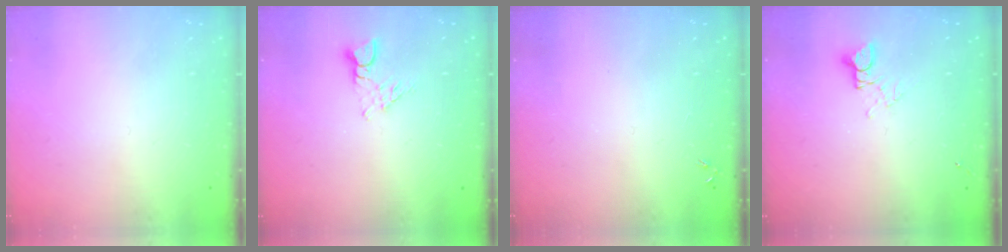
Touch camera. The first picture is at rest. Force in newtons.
{"total": 2.8, "press": 2.8, "slide": 0.3}
{"total": 0.0}
{"total": 2.7, "press": 2.6, "slide": 0.2}